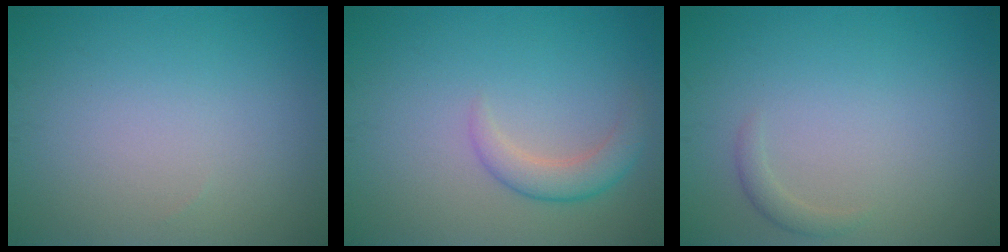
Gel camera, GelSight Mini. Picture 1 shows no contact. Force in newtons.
{"total": 2.6, "press": 2.6, "slide": 0.1}
{"total": 1.0, "press": 1.0, "slide": 0.0}